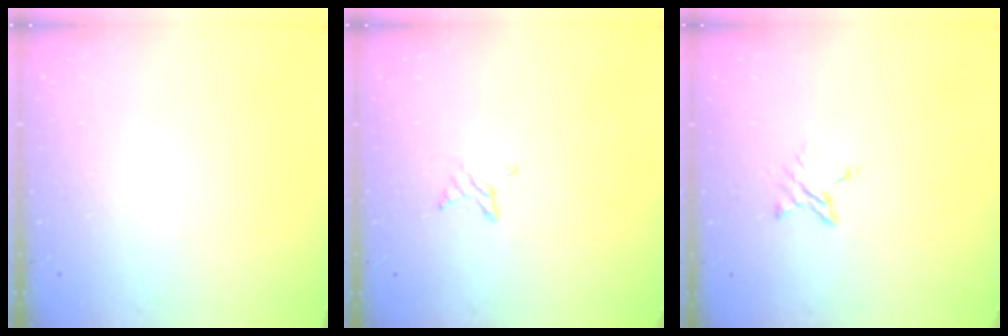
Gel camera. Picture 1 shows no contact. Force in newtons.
{"total": 3.0, "press": 3.0, "slide": 0.3}
{"total": 3.9, "press": 3.9, "slide": 0.4}